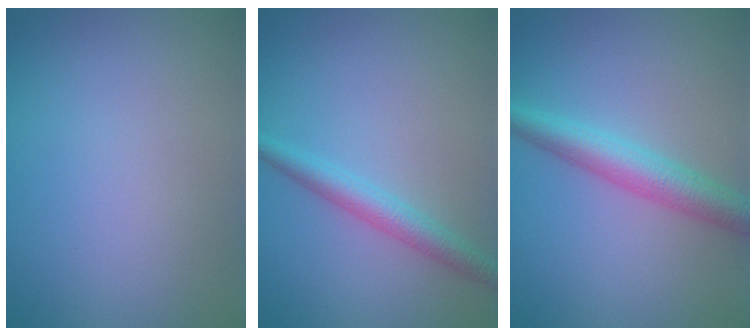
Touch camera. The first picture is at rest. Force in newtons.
{"total": 2.6, "press": 2.6, "slide": 0.0}
{"total": 4.0, "press": 4.0, "slide": 0.1}